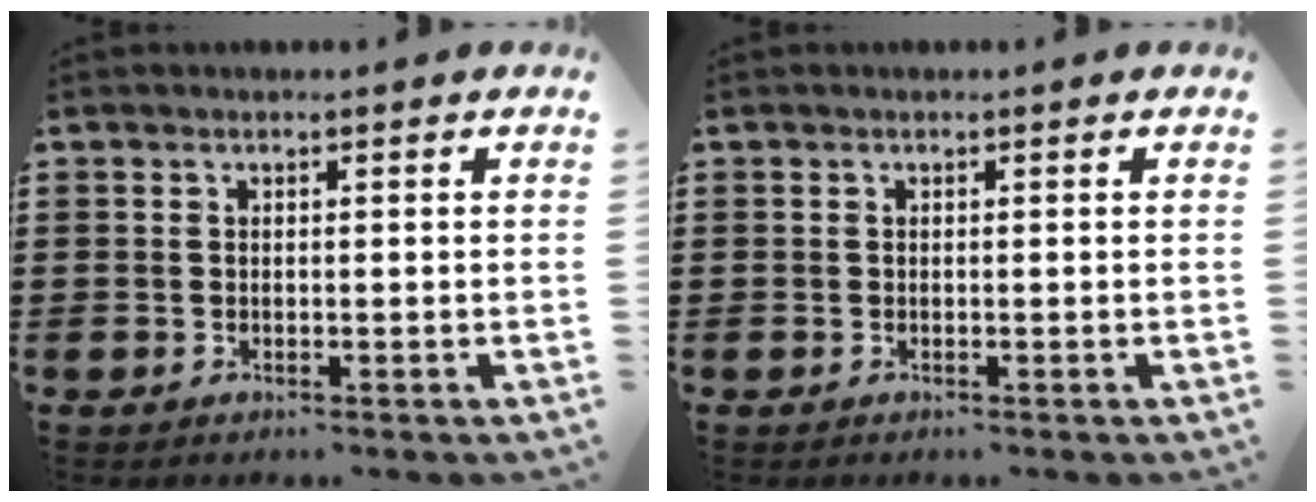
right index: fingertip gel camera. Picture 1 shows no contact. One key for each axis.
{"total": 0.0}